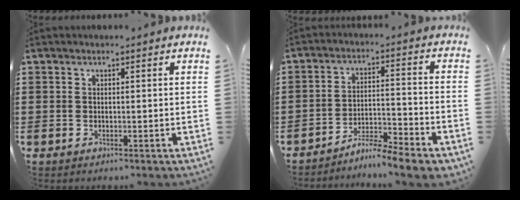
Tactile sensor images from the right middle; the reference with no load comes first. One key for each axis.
{"total": 6.0, "fx": -5.8, "fy": -0.1, "fz": 1.6, "tx": -0.032, "ty": 0.001, "tz": -0.115}